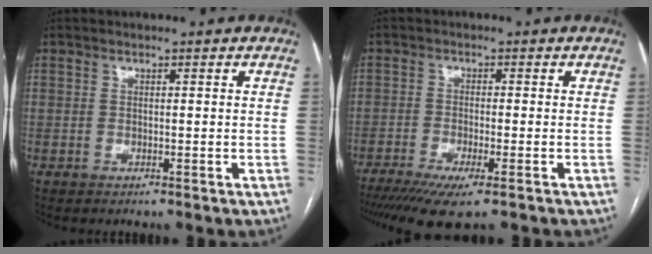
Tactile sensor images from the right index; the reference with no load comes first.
{"total": 9.1, "force": [-6.4, 1.1, 6.4], "torque": [-0.102, -0.020, -0.105]}